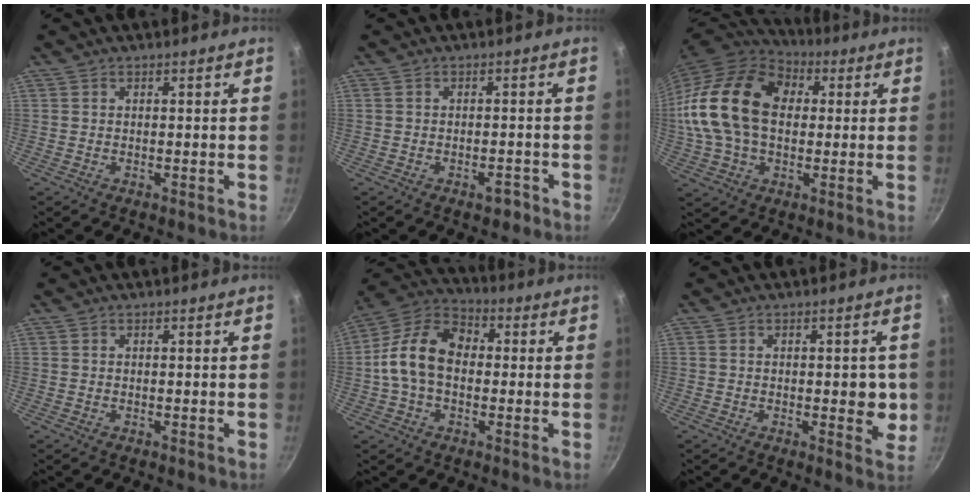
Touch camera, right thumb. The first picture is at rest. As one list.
[{"total": 2.4, "force": [-1.6, 1.2, 1.3], "torque": [-0.007, 0.020, -0.015]}, {"total": 22.8, "force": [2.8, 15.8, 16.2], "torque": [-0.309, 0.034, 0.042]}, {"total": 0.0}, {"total": 13.1, "force": [-0.3, 9.2, 9.3], "torque": [-0.142, 0.037, -0.028]}, {"total": 5.8, "force": [-0.2, 2.7, 5.1], "torque": [-0.039, -0.009, -0.004]}]